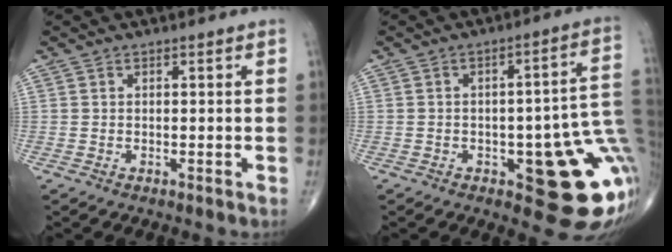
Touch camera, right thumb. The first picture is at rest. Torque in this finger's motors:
{"motor_torque": [1.75, 1.91, 1.10, -1.28, 0.19]}